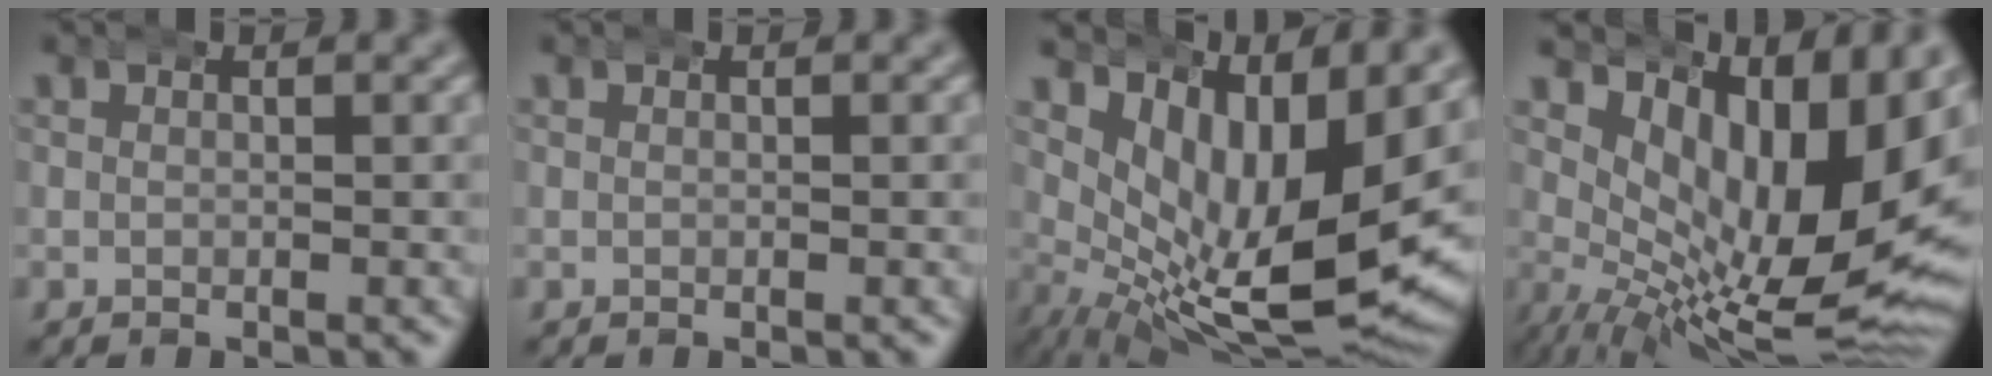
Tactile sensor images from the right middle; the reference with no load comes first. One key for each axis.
{"total": 0.0}
{"total": 13.0, "fx": 0.7, "fy": 6.4, "fz": 11.3, "tx": -0.183, "ty": -0.043, "tz": 0.036}
{"total": 14.8, "fx": 1.6, "fy": 6.8, "fz": 13.1, "tx": -0.187, "ty": -0.026, "tz": 0.042}